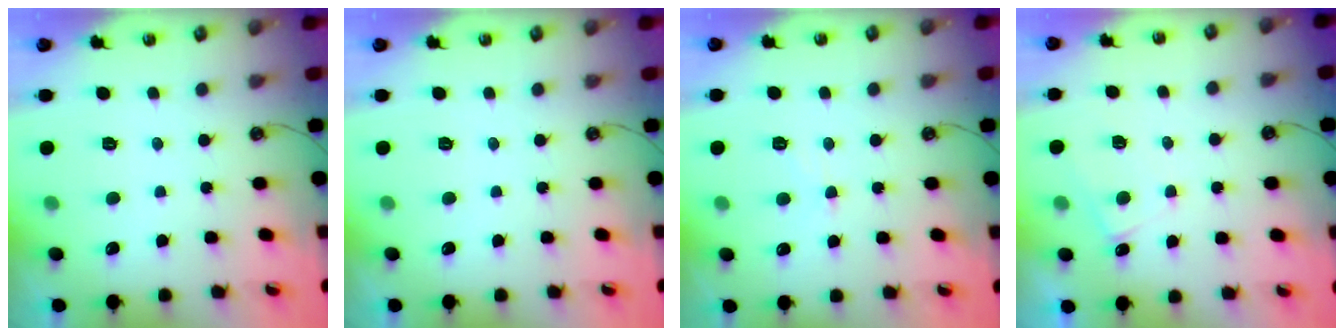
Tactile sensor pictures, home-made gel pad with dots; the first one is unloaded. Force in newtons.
{"total": 0.0}
{"total": 1.5, "press": 1.4, "slide": 0.4}
{"total": 4.0, "press": 4.0, "slide": 0.4}